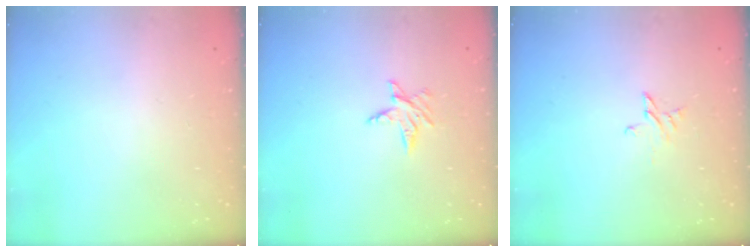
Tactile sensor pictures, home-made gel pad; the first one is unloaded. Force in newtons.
{"total": 4.5, "press": 4.4, "slide": 0.5}
{"total": 3.0, "press": 3.0, "slide": 0.3}